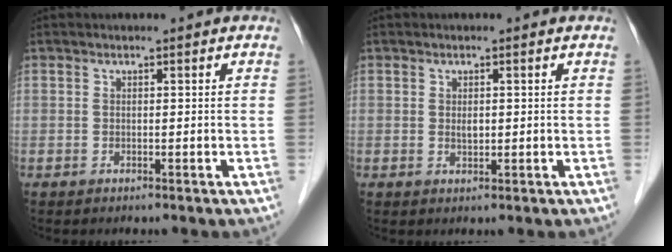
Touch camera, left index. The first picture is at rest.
{"total": 1.2, "force": [0.1, 0.6, 1.0], "torque": [-0.017, -0.004, 0.003]}